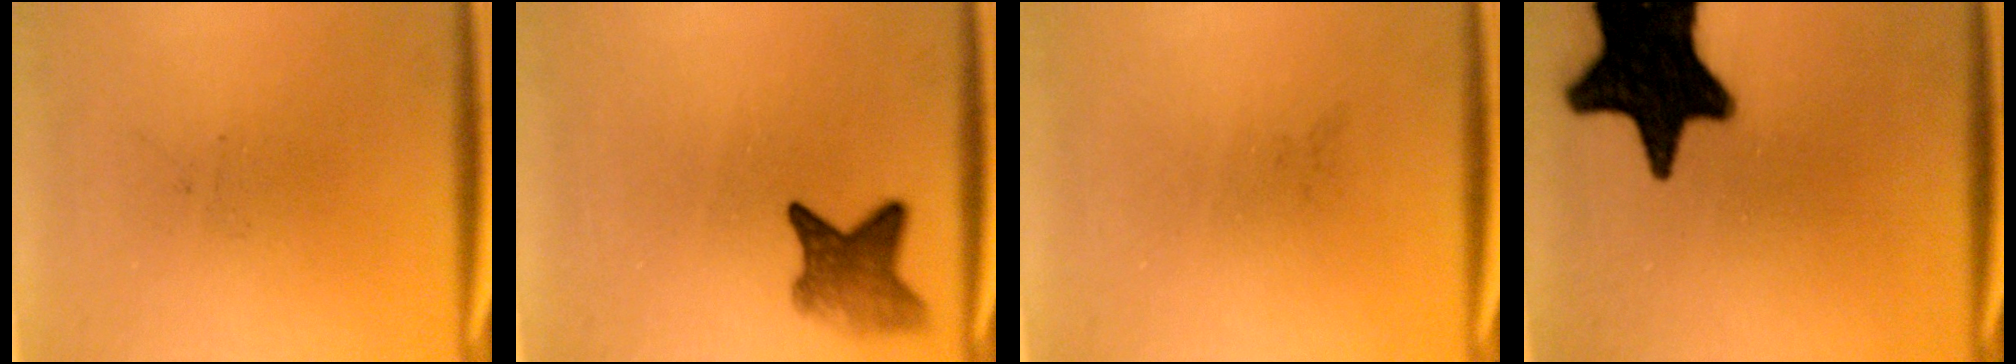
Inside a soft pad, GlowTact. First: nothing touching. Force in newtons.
{"total": 4.5}
{"total": 0.0}
{"total": 19.1}